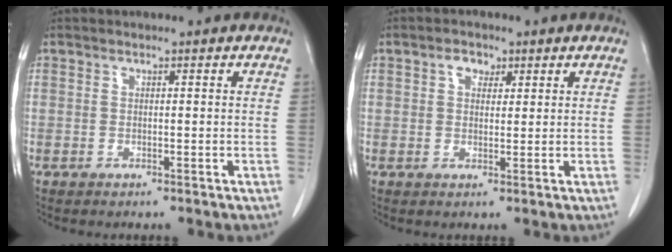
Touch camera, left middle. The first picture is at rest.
{"total": 2.5, "force": [1.3, 1.7, 1.4], "torque": [-0.025, 0.007, 0.022]}